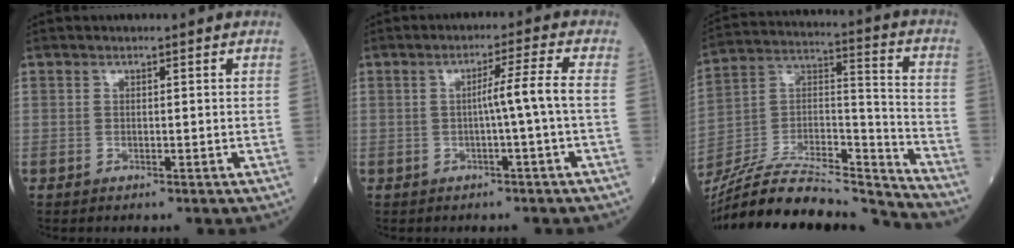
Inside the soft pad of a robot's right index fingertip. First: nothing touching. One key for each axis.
{"total": 4.5, "fx": -0.6, "fy": -1.4, "fz": 4.2, "tx": -0.068, "ty": 0.008, "tz": -0.010}
{"total": 25.1, "fx": -23.5, "fy": 2.4, "fz": 8.6, "tx": -0.157, "ty": 0.015, "tz": -0.389}